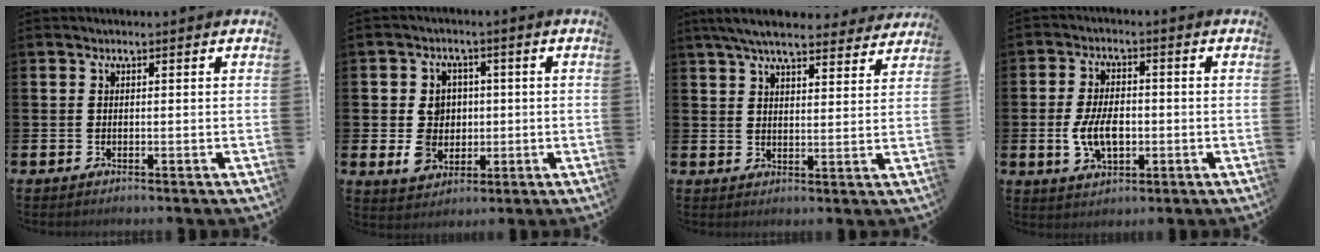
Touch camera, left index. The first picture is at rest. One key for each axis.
{"total": 5.3, "fx": -0.1, "fy": 4.9, "fz": 2.1, "tx": -0.049, "ty": 0.014, "tz": -0.002}
{"total": 6.8, "fx": 6.4, "fy": 1.2, "fz": 2.1, "tx": -0.050, "ty": -0.028, "tz": 0.114}
{"total": 6.0, "fx": -0.8, "fy": 3.5, "fz": 4.8, "tx": -0.093, "ty": -0.001, "tz": -0.019}